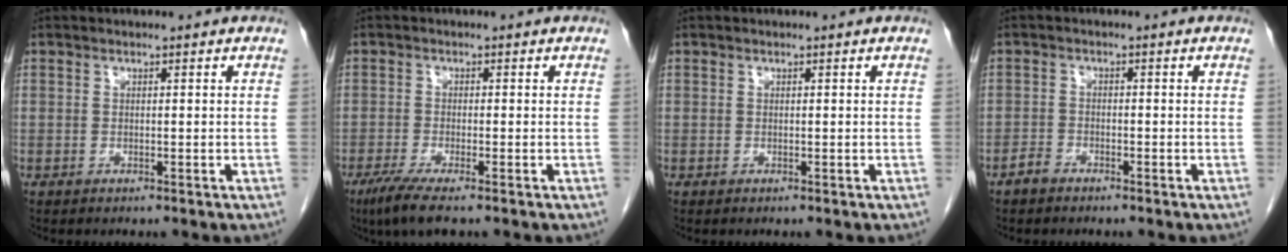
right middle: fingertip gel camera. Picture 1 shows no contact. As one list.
[{"total": 4.8, "force": [-3.2, 0.3, 3.5], "torque": [-0.068, -0.015, -0.061]}, {"total": 0.0}, {"total": 1.7, "force": [-1.5, 0.7, 0.5], "torque": [-0.013, 0.002, -0.027]}]